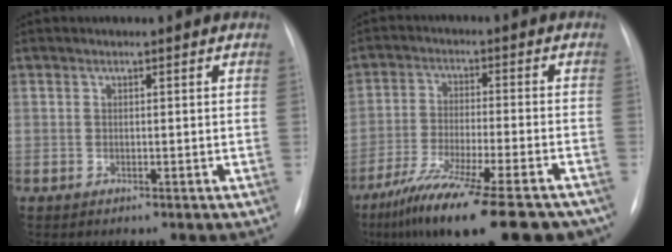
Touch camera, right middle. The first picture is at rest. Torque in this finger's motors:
{"motor_torque": [1.17, -0.97, 0.31, 0.10]}